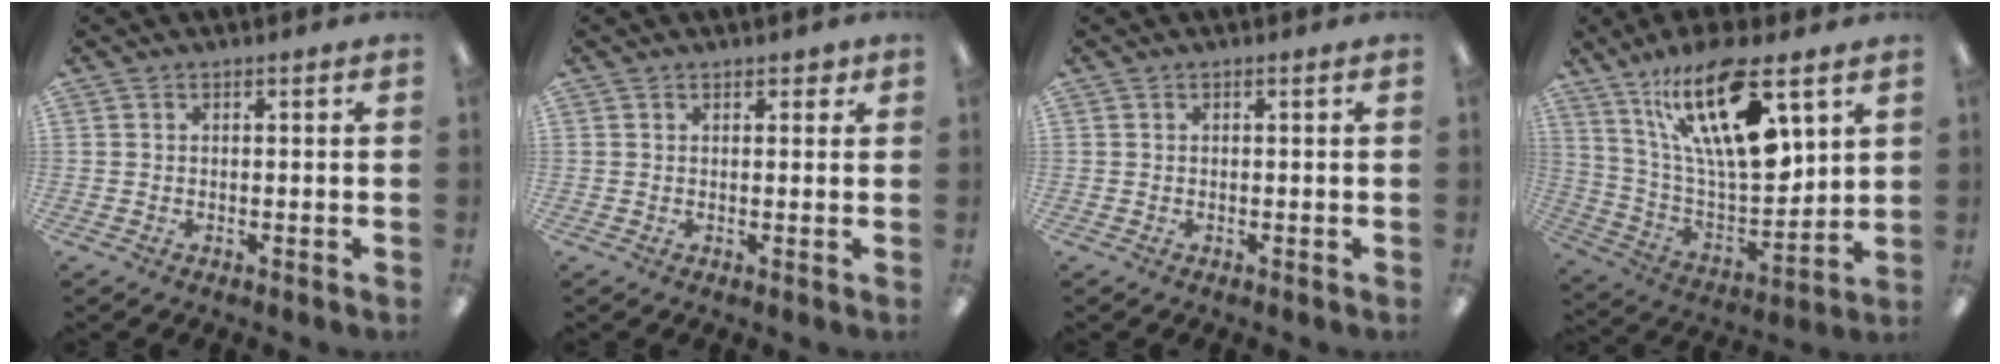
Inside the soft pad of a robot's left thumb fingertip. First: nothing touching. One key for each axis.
{"total": 1.7, "fx": 1.2, "fy": 1.0, "fz": 0.7, "tx": -0.007, "ty": -0.001, "tz": 0.019}
{"total": 0.0}
{"total": 23.5, "fx": 12.7, "fy": 8.0, "fz": 18.1, "tx": -0.326, "ty": -0.066, "tz": 0.206}